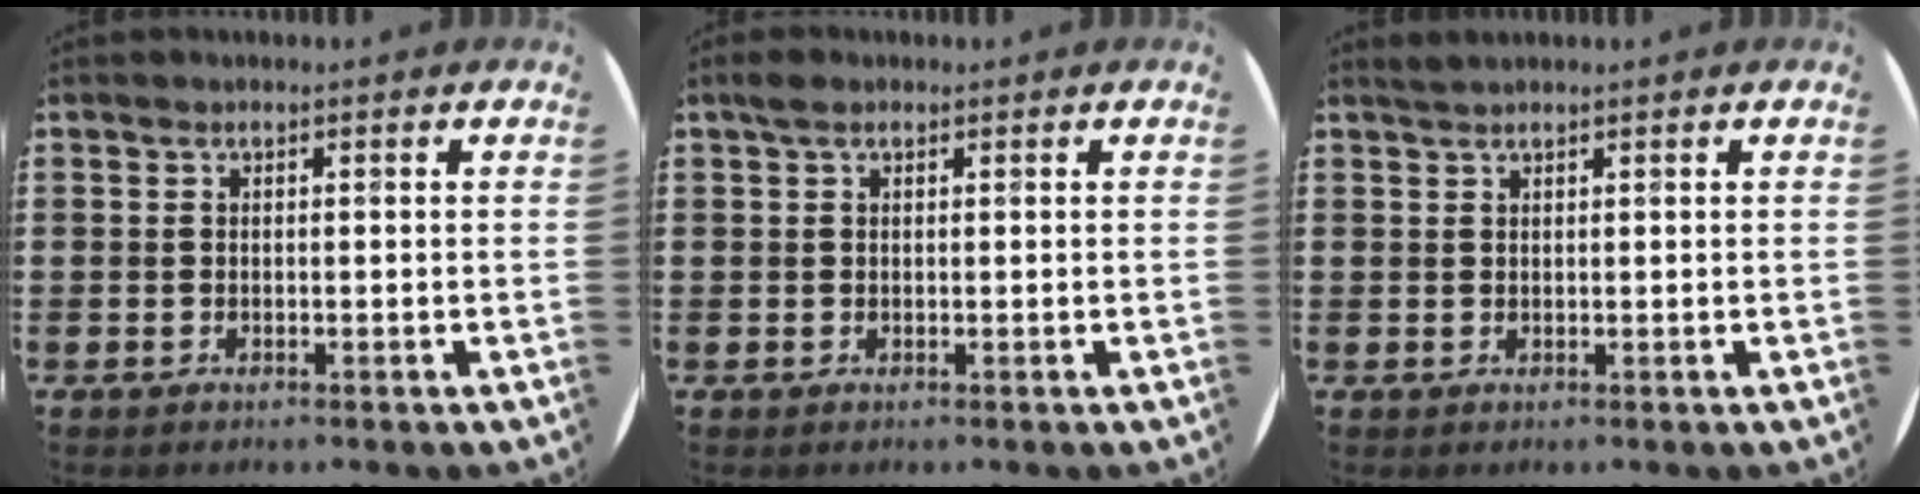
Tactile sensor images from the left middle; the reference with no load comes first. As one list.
[{"total": 1.2, "force": [0.8, 0.7, 0.6], "torque": [-0.006, 0.003, 0.012]}, {"total": 1.0, "force": [0.9, -0.1, 0.3], "torque": [-0.007, 0.001, 0.018]}]